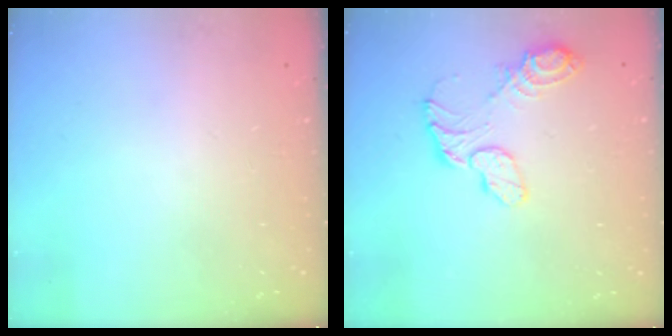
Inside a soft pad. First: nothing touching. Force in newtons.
{"total": 10.2, "press": 10.2, "slide": 1.0}